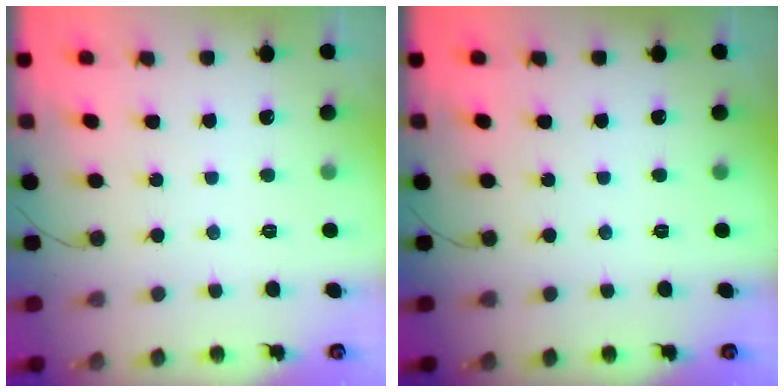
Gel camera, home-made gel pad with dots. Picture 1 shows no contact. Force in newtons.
{"total": 0.0}